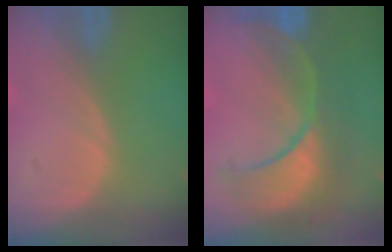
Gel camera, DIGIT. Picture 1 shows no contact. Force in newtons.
{"total": 10.3, "press": 10.3, "slide": 1.1}